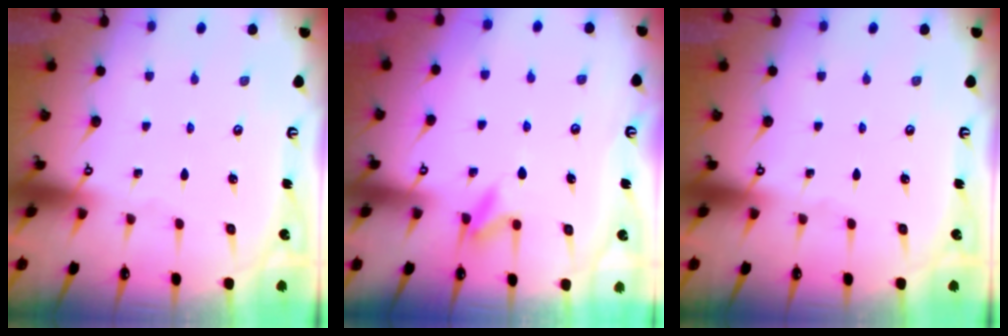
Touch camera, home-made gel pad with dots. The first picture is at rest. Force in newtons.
{"total": 5.8, "press": 5.7, "slide": 0.7}
{"total": 0.0}